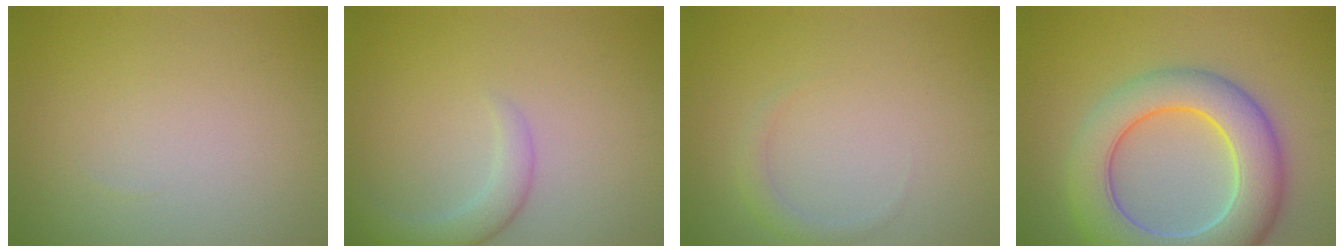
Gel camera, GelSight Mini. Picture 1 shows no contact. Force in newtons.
{"total": 2.7, "press": 2.7, "slide": 0.2}
{"total": 1.2, "press": 1.2, "slide": 0.0}
{"total": 10.1, "press": 10.1, "slide": 0.8}